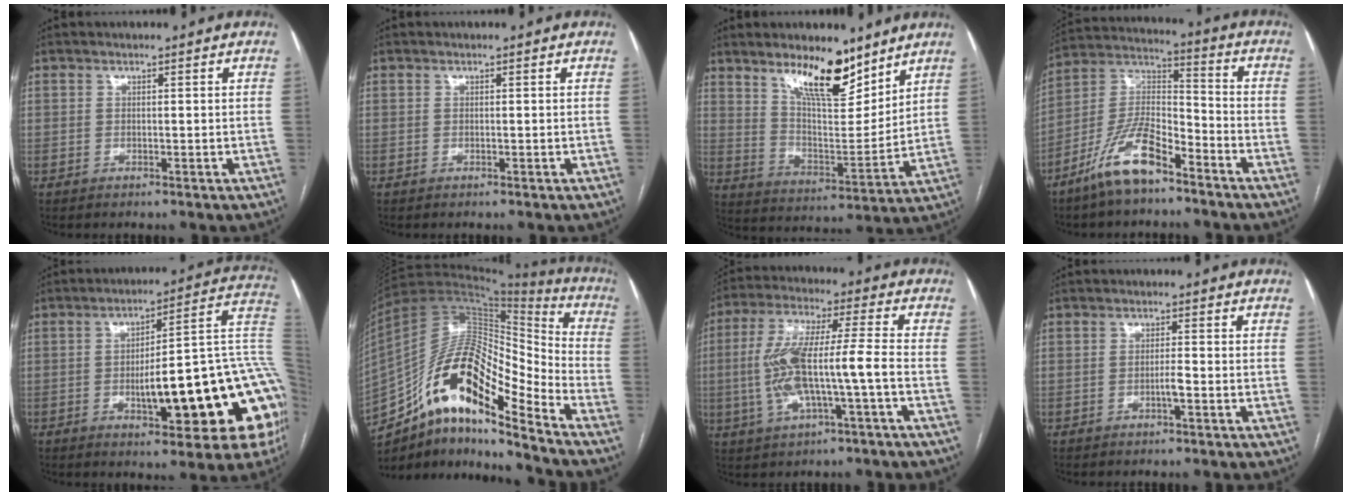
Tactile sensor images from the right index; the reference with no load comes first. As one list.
[{"total": 0.0}, {"total": 12.6, "force": [9.0, 3.7, 8.0], "torque": [-0.133, -0.012, 0.162]}, {"total": 12.2, "force": [-8.3, 3.6, 8.2], "torque": [-0.172, 0.009, -0.160]}, {"total": 24.3, "force": [-4.2, 5.5, 23.2], "torque": [-0.215, 0.033, -0.046]}, {"total": 20.4, "force": [-12.2, 5.1, 15.5], "torque": [-0.299, 0.033, -0.212]}, {"total": 12.6, "force": [-2.4, 1.5, 12.3], "torque": [-0.251, 0.019, -0.042]}, {"total": 1.8, "force": [-0.8, 0.0, 1.6], "torque": [-0.028, 0.000, -0.014]}]